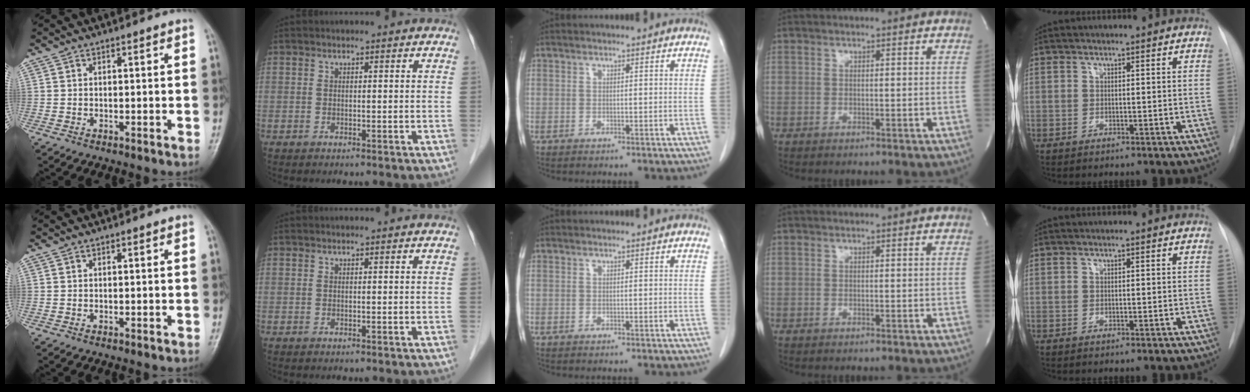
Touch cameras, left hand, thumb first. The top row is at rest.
{}